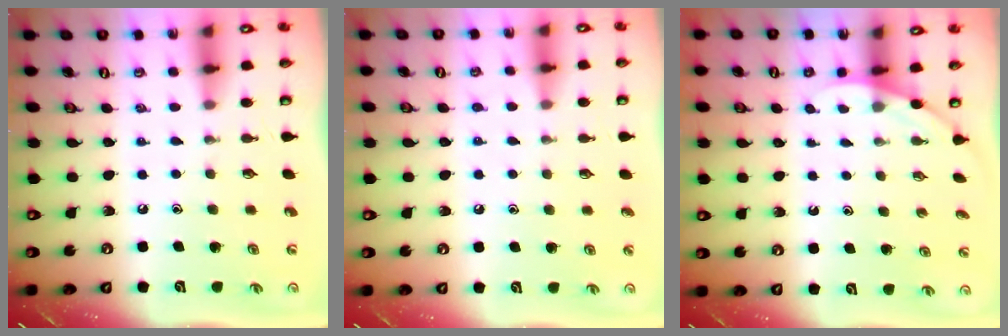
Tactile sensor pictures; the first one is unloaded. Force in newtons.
{"total": 4.2, "press": 4.1, "slide": 0.5}
{"total": 2.0, "press": 2.0, "slide": 0.0}